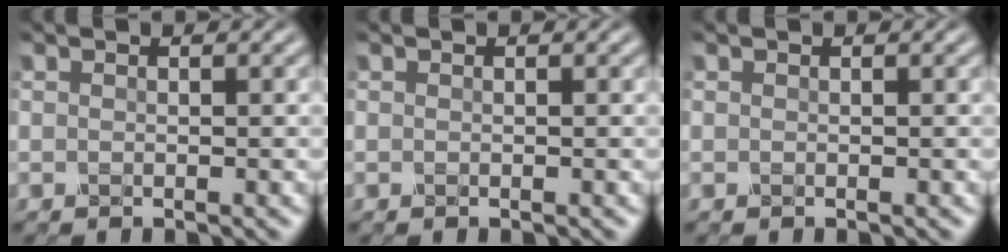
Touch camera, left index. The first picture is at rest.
{"total": 0.0}
{"total": 0.0}